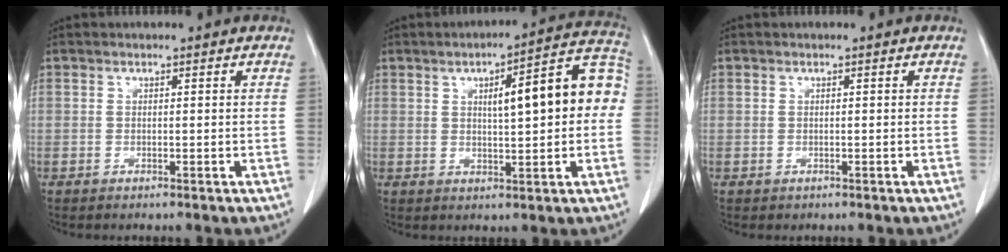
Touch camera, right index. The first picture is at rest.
{"total": 12.6, "force": [1.5, 2.7, 12.2], "torque": [-0.160, 0.041, 0.020]}
{"total": 0.0}